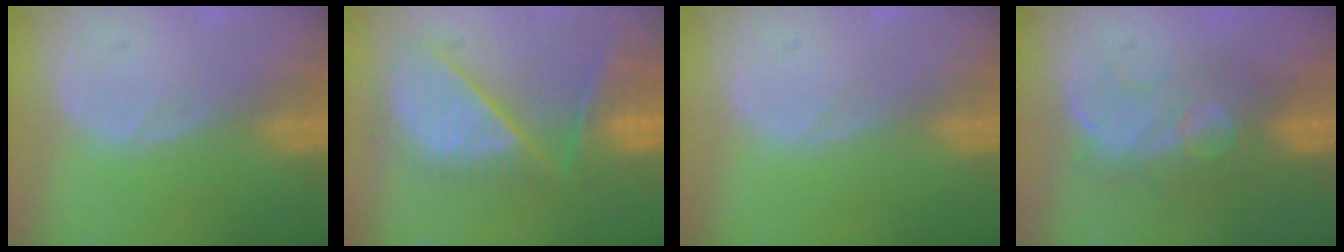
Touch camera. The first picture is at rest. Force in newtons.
{"total": 12.4, "press": 10.2, "slide": 7.0}
{"total": 0.0}
{"total": 8.0, "press": 7.8, "slide": 1.6}